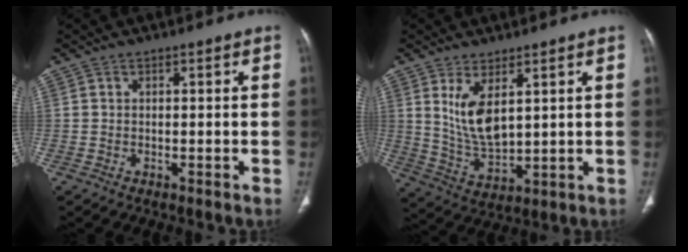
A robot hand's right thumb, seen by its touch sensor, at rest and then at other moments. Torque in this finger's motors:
{"motor_torque": [-0.85, 0.82, 0.66, 0.81, 0.07]}